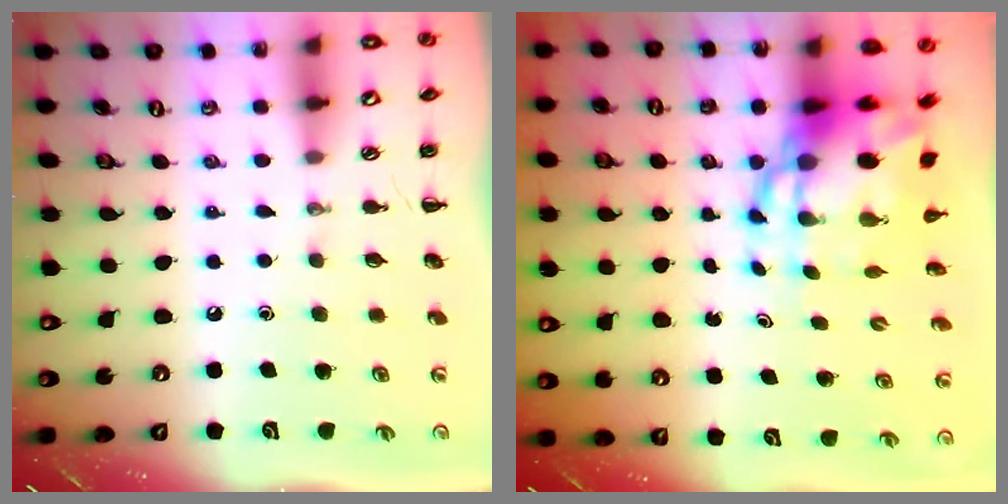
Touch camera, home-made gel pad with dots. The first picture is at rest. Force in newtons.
{"total": 10.2, "press": 9.8, "slide": 2.8}